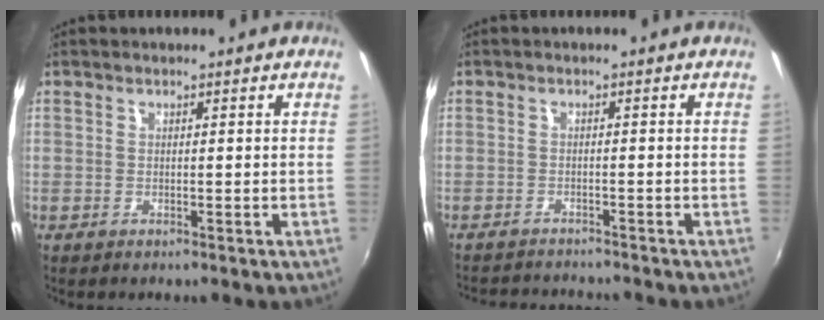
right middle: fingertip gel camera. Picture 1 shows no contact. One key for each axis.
{"total": 6.4, "fx": -6.2, "fy": 0.9, "fz": 1.5, "tx": -0.045, "ty": -0.008, "tz": -0.094}